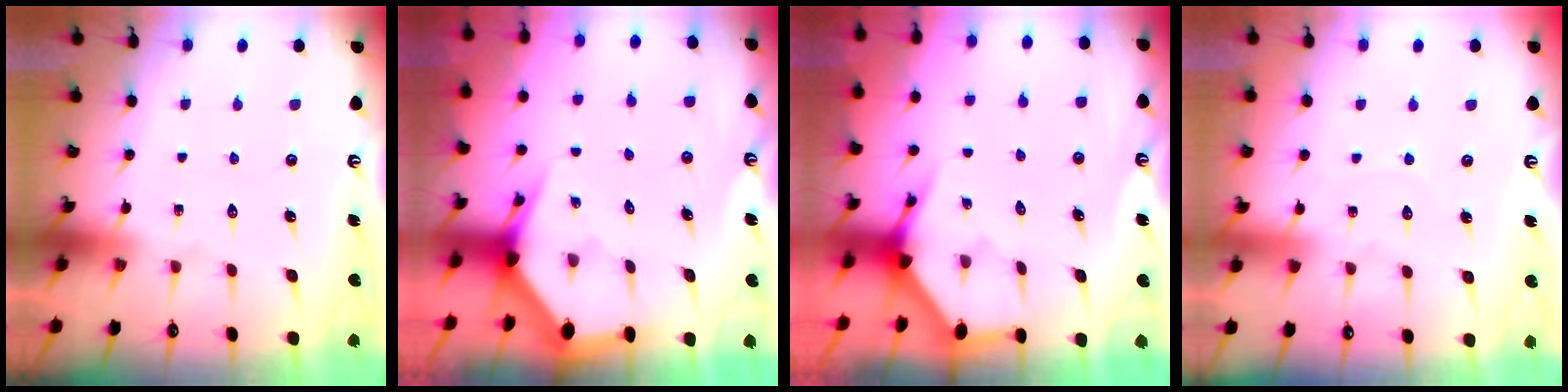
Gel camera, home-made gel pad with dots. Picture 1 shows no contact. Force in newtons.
{"total": 2.9, "press": 2.9, "slide": 0.2}
{"total": 3.4, "press": 3.4, "slide": 0.2}
{"total": 2.8, "press": 2.8, "slide": 0.3}